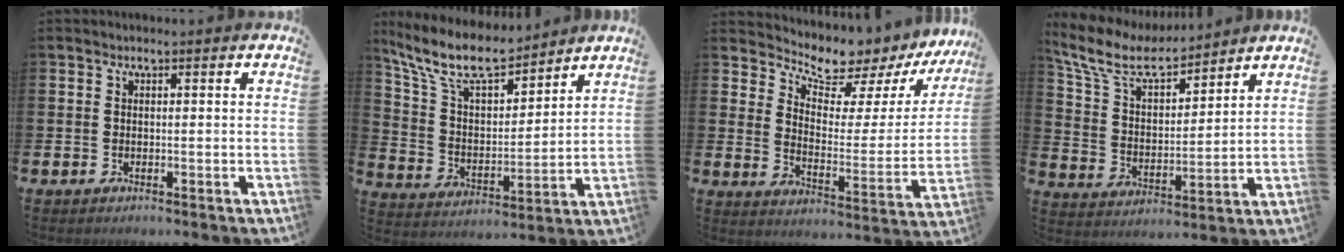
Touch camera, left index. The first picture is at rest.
{"total": 9.0, "force": [7.9, 2.3, 3.7], "torque": [-0.109, -0.038, 0.143]}
{"total": 7.0, "force": [6.6, 1.8, 1.6], "torque": [-0.060, -0.060, 0.109]}
{"total": 8.4, "force": [7.4, 2.5, 3.0], "torque": [-0.100, -0.044, 0.131]}